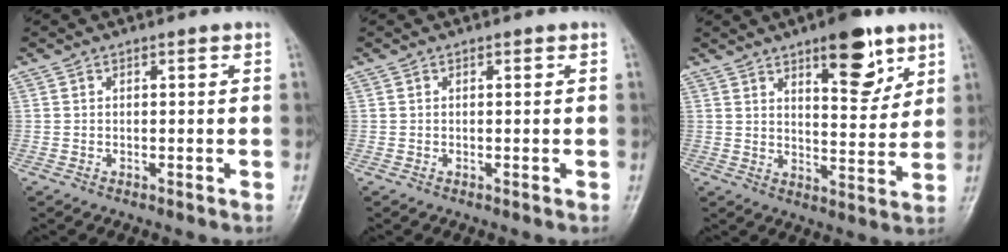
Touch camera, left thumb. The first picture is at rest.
{"total": 0.0}
{"total": 8.4, "force": [5.0, 3.5, 5.8], "torque": [-0.053, -0.027, 0.067]}